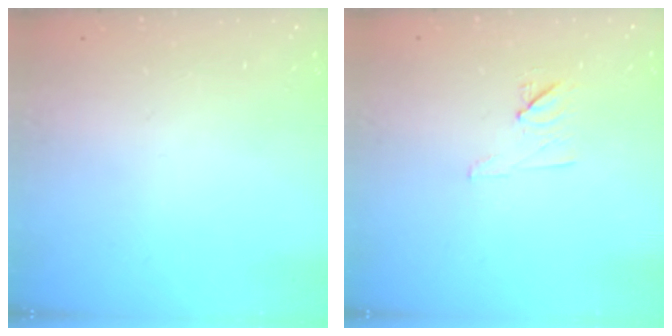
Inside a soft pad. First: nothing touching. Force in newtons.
{"total": 7.3, "press": 7.2, "slide": 1.3}